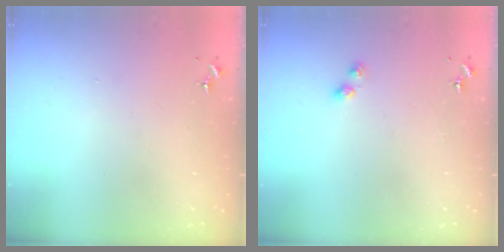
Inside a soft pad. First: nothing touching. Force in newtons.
{"total": 3.0, "press": 3.0, "slide": 0.4}